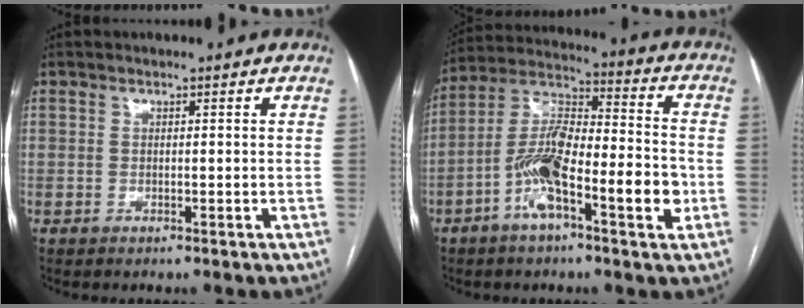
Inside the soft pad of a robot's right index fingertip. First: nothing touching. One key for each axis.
{"total": 15.1, "fx": -5.0, "fy": 3.6, "fz": 13.7, "tx": -0.250, "ty": 0.016, "tz": -0.090}